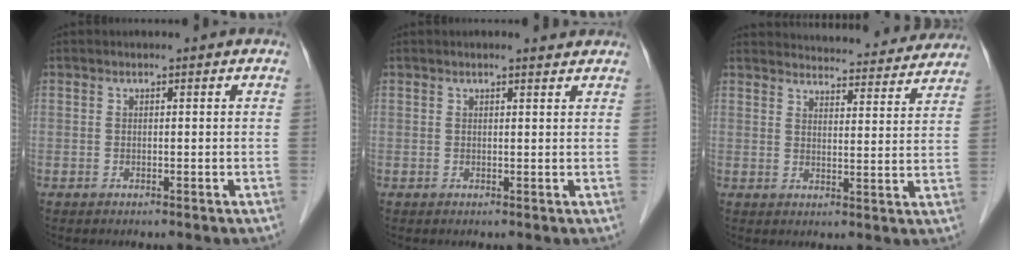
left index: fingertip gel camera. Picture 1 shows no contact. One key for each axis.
{"total": 1.9, "fx": 1.7, "fy": 0.3, "fz": 0.7, "tx": -0.017, "ty": 0.008, "tz": 0.020}
{"total": 21.3, "fx": 20.4, "fy": 4.0, "fz": 4.5, "tx": -0.053, "ty": -0.016, "tz": 0.244}